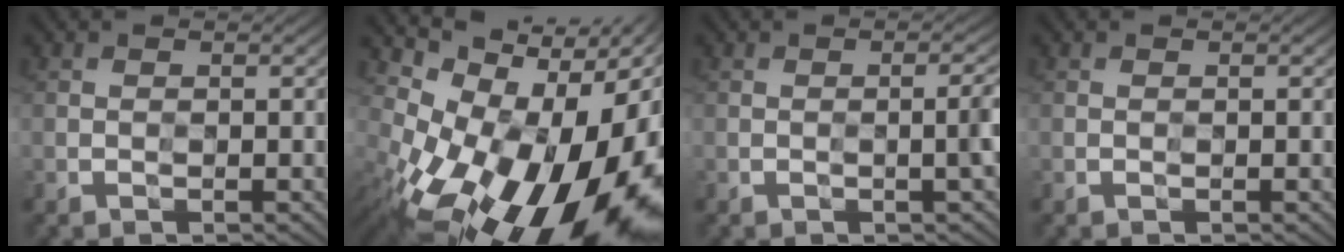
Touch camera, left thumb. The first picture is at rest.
{"total": 19.0, "force": [-5.7, 10.6, 14.7], "torque": [-0.219, -0.041, -0.075]}
{"total": 3.0, "force": [-0.5, 0.5, 2.9], "torque": [-0.039, 0.002, -0.004]}
{"total": 0.0}